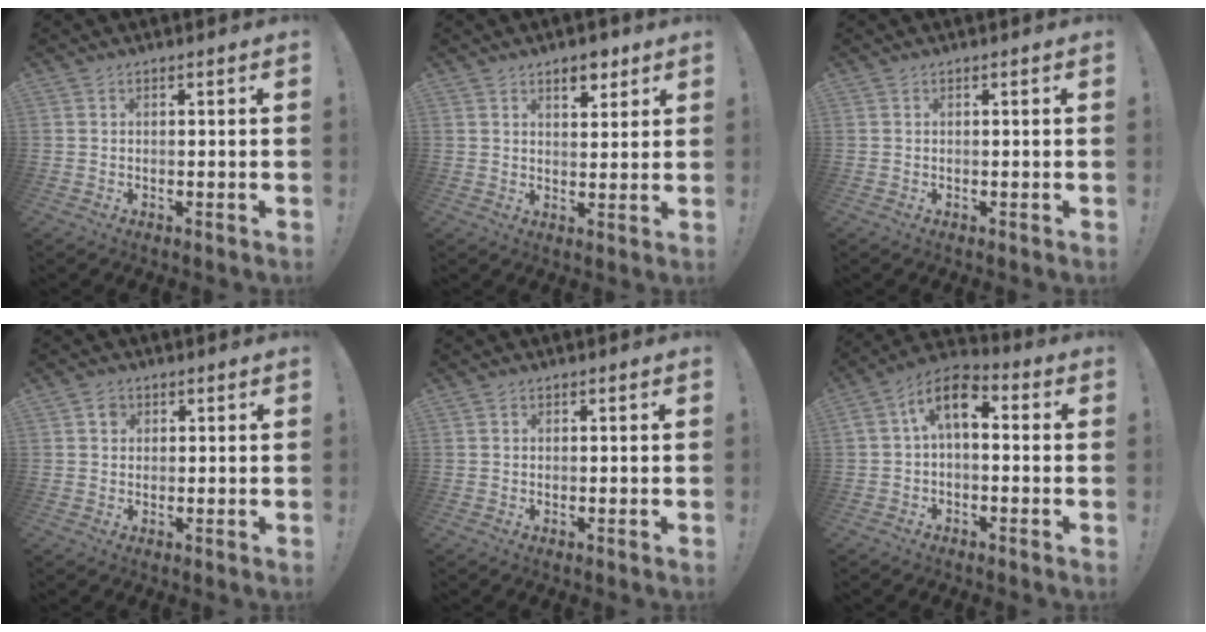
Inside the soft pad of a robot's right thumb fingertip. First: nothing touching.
{"total": 6.2, "force": [4.0, 3.3, 3.3], "torque": [-0.029, -0.019, 0.067]}
{"total": 0.0}
{"total": 2.2, "force": [0.7, 2.0, 0.8], "torque": [-0.011, 0.003, 0.011]}
{"total": 0.0}
{"total": 8.7, "force": [1.3, 5.0, 7.0], "torque": [-0.119, 0.007, 0.025]}